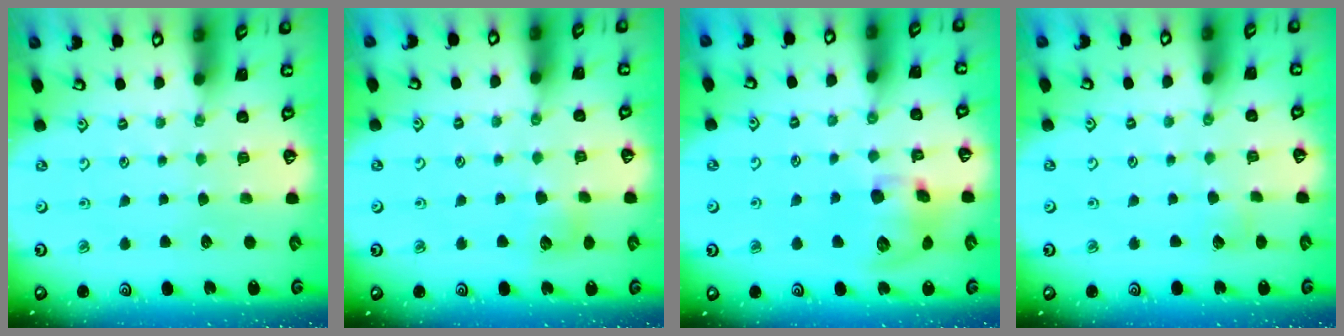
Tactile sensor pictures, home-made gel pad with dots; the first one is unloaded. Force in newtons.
{"total": 7.2, "press": 7.2, "slide": 0.7}
{"total": 11.9, "press": 11.8, "slide": 1.9}
{"total": 3.2, "press": 3.2, "slide": 0.2}